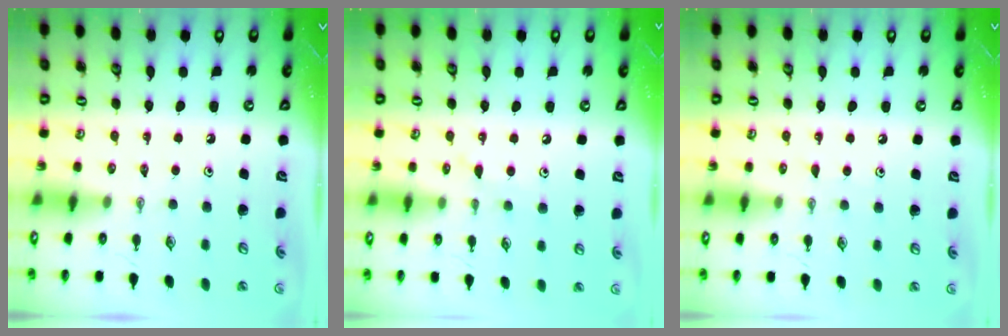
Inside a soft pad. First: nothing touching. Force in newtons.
{"total": 6.4, "press": 6.4, "slide": 0.5}
{"total": 3.4, "press": 3.4, "slide": 0.4}